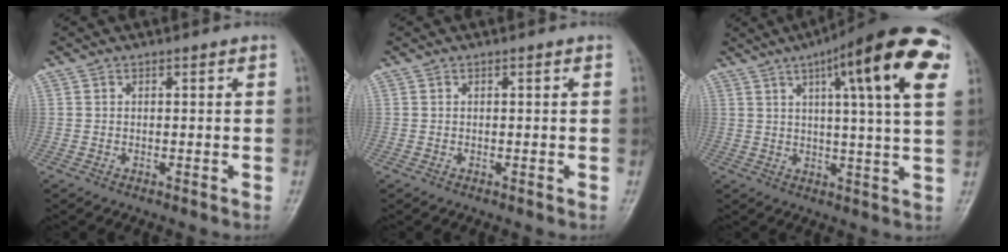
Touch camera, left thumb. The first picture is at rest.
{"total": 0.0}
{"total": 20.3, "force": [8.4, 3.6, 18.1], "torque": [-0.242, -0.005, 0.110]}